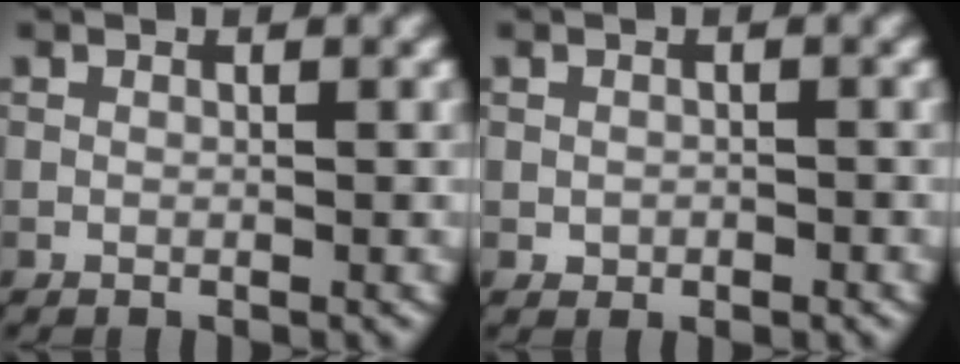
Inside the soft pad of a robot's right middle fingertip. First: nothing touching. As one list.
[{"total": 0.8, "force": [-0.3, 0.6, 0.4], "torque": [-0.004, -0.003, -0.006]}]